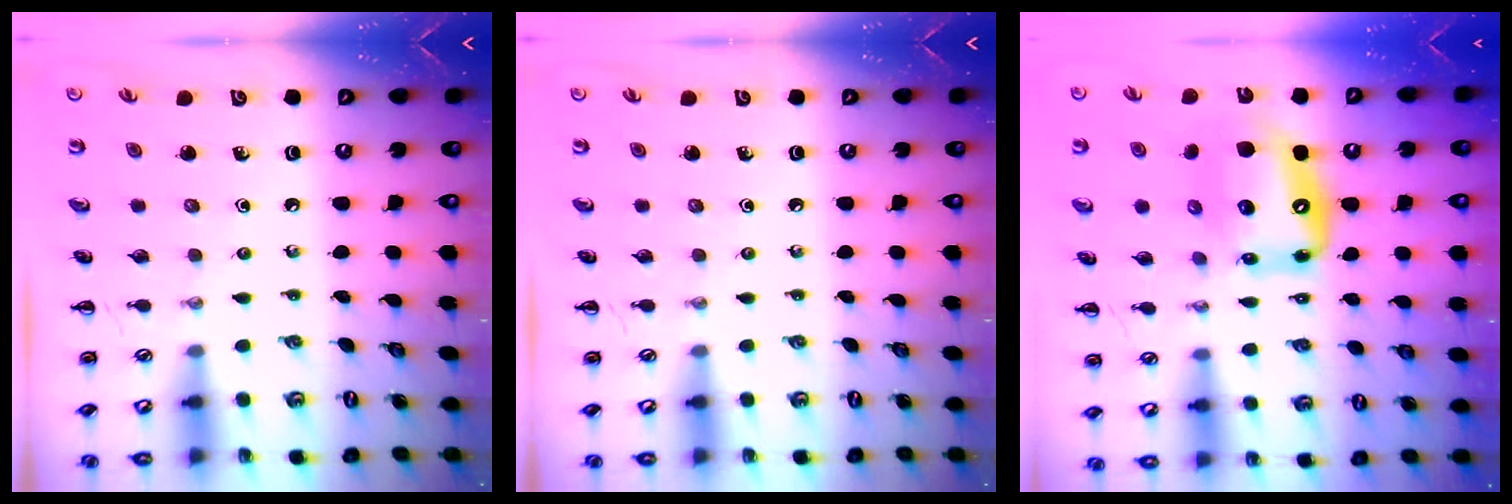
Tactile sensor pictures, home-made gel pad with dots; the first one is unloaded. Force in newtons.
{"total": 0.0}
{"total": 13.1, "press": 12.7, "slide": 3.3}